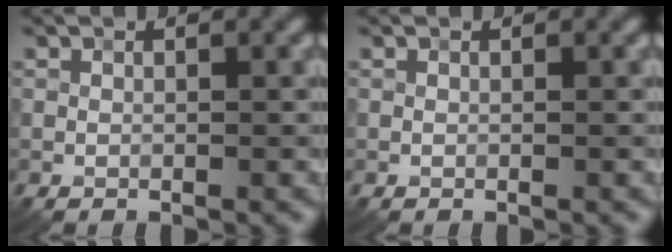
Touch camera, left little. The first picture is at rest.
{"total": 0.0}